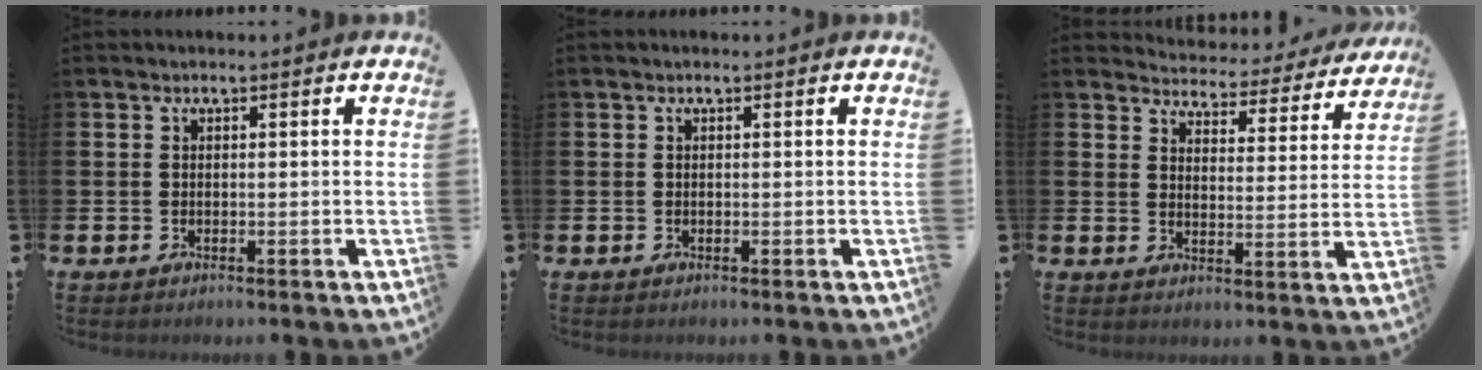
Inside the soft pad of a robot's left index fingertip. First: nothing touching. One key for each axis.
{"total": 0.0}
{"total": 4.0, "fx": 3.9, "fy": 0.9, "fz": 0.2, "tx": -0.016, "ty": -0.040, "tz": 0.062}